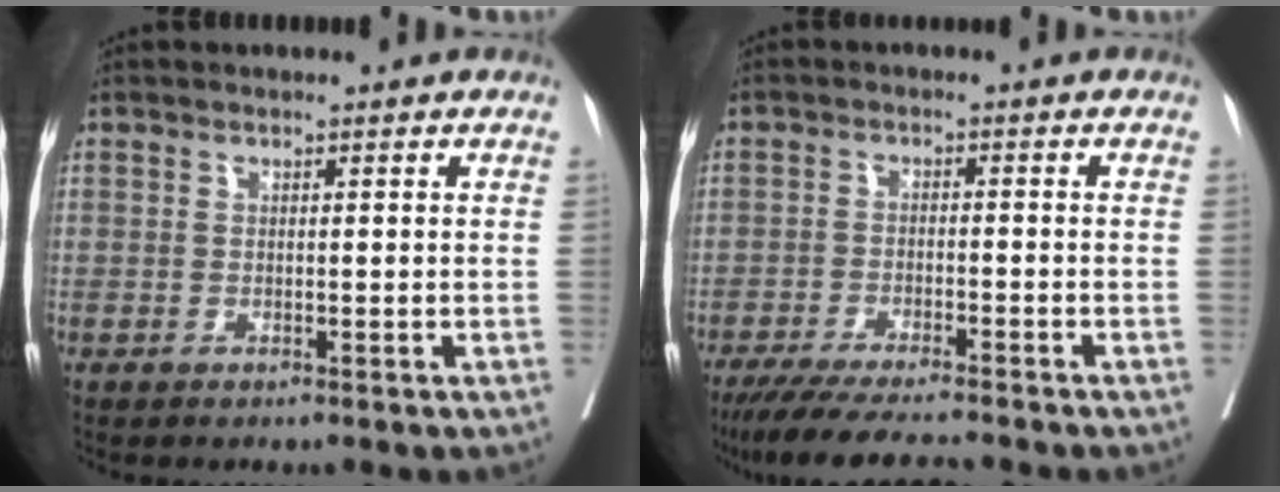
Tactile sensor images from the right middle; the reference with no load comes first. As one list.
[{"total": 10.3, "force": [-9.0, 0.4, 5.0], "torque": [-0.069, -0.025, -0.143]}]